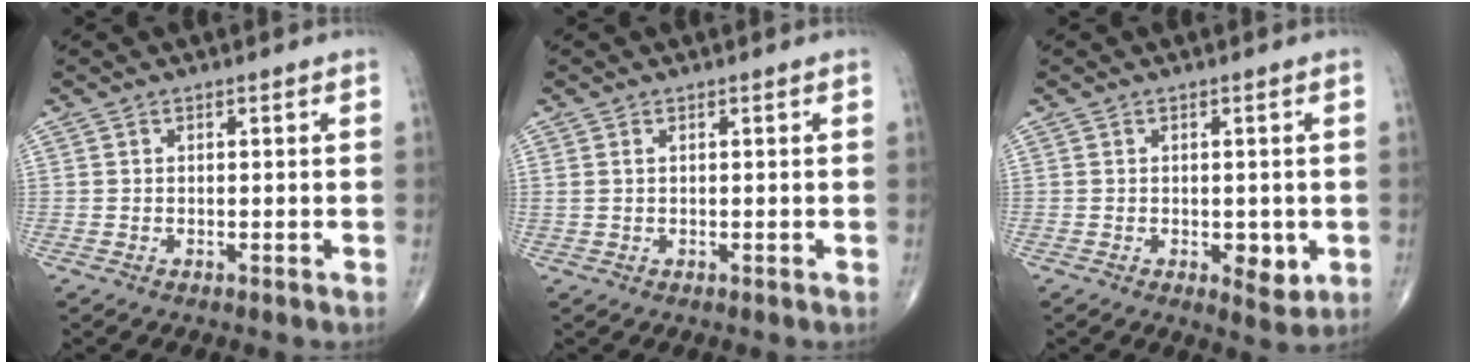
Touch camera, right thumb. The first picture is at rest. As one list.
[{"total": 1.1, "force": [0.4, 0.6, 0.8], "torque": [-0.024, 0.009, 0.014]}, {"total": 4.1, "force": [-0.8, 2.2, 3.4], "torque": [-0.030, -0.007, -0.005]}]